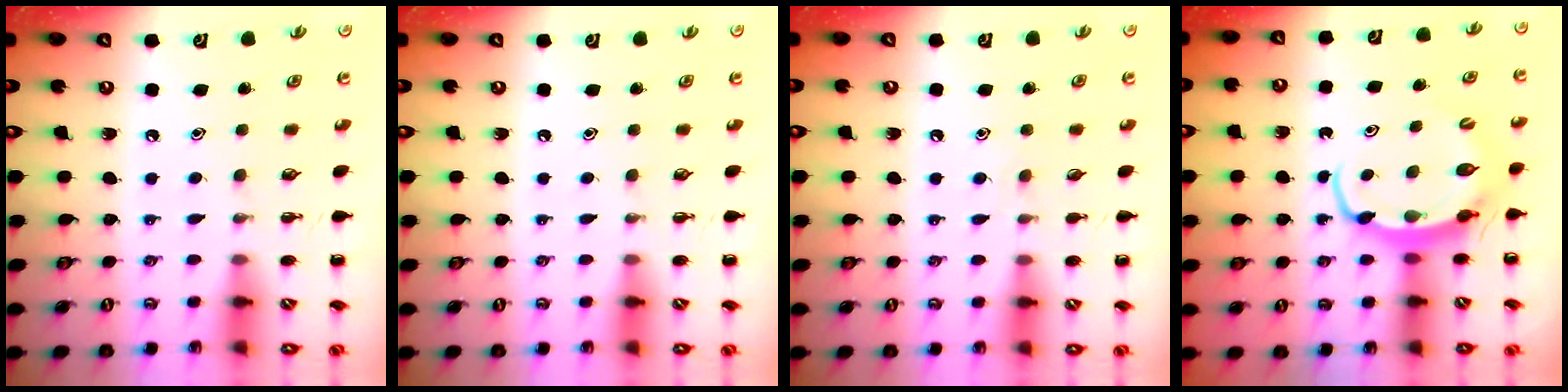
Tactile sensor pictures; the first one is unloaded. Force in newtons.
{"total": 0.0}
{"total": 2.3, "press": 2.3, "slide": 0.6}
{"total": 6.2, "press": 6.1, "slide": 0.8}